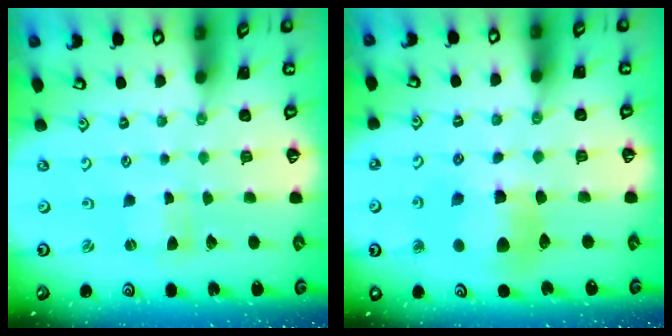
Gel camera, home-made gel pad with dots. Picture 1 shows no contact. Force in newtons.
{"total": 11.8, "press": 11.7, "slide": 1.9}